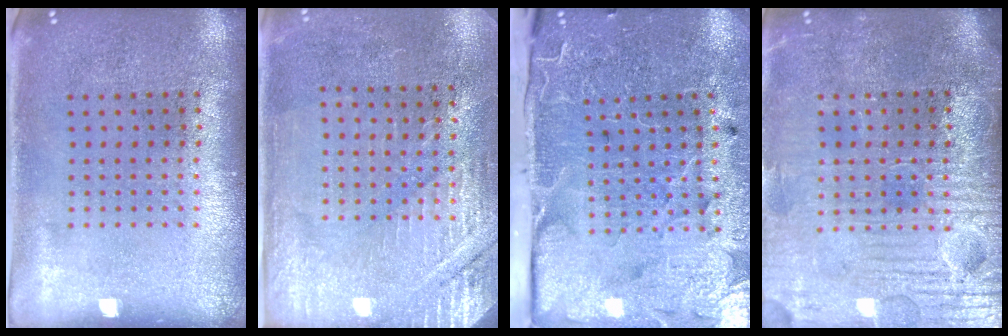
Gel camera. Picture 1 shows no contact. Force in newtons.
{"total": 2.9, "press": 2.8, "slide": 0.7}
{"total": 3.8, "press": 3.6, "slide": 1.3}
{"total": 4.1, "press": 3.8, "slide": 1.5}